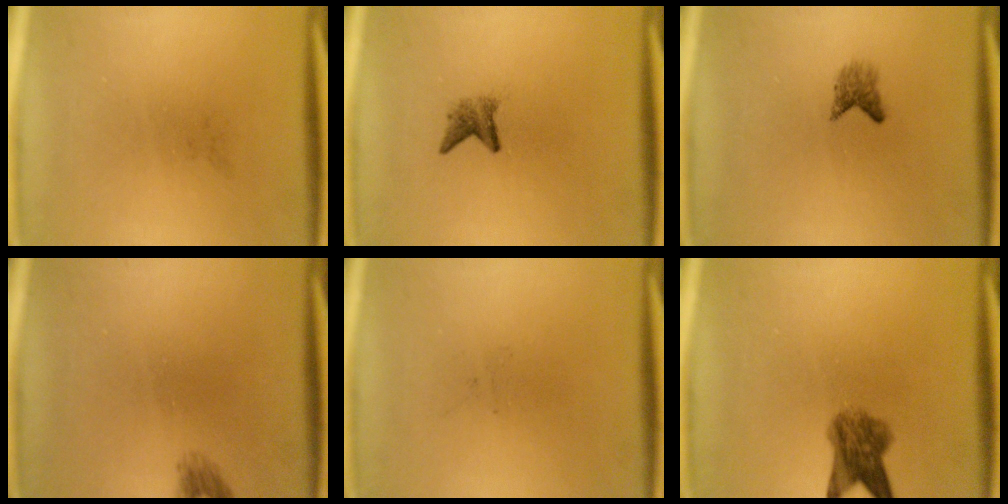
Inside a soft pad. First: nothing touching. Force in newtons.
{"total": 2.0}
{"total": 1.8}
{"total": 1.3}
{"total": 0.0}
{"total": 5.2}